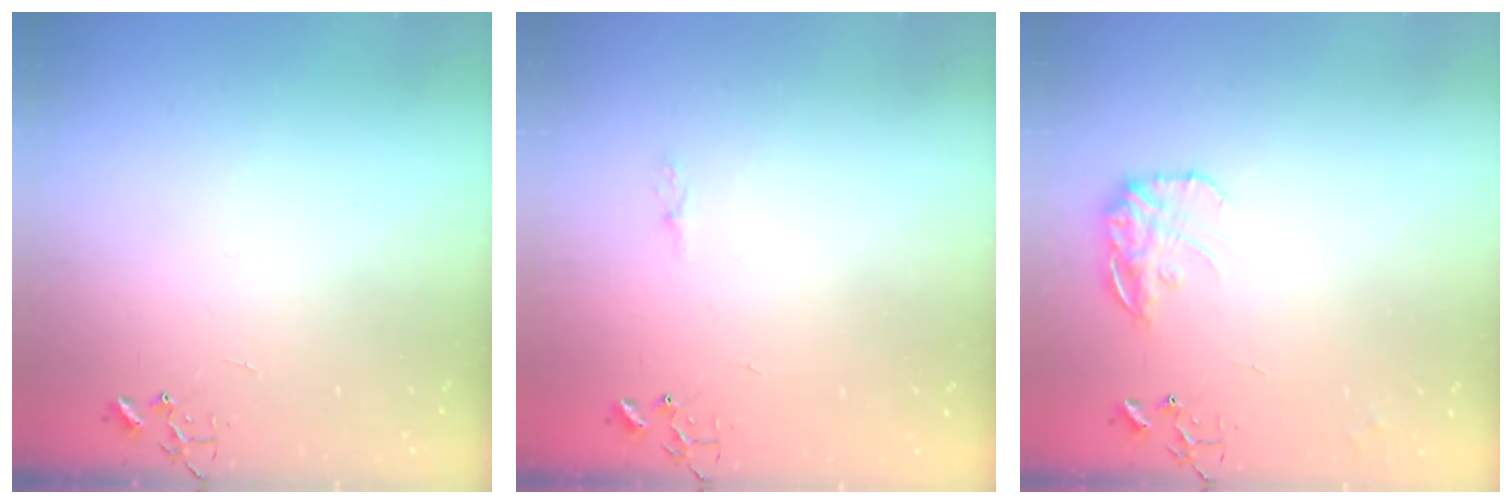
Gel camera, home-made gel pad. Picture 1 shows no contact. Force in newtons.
{"total": 3.3, "press": 3.3, "slide": 0.4}
{"total": 12.9, "press": 12.8, "slide": 0.6}